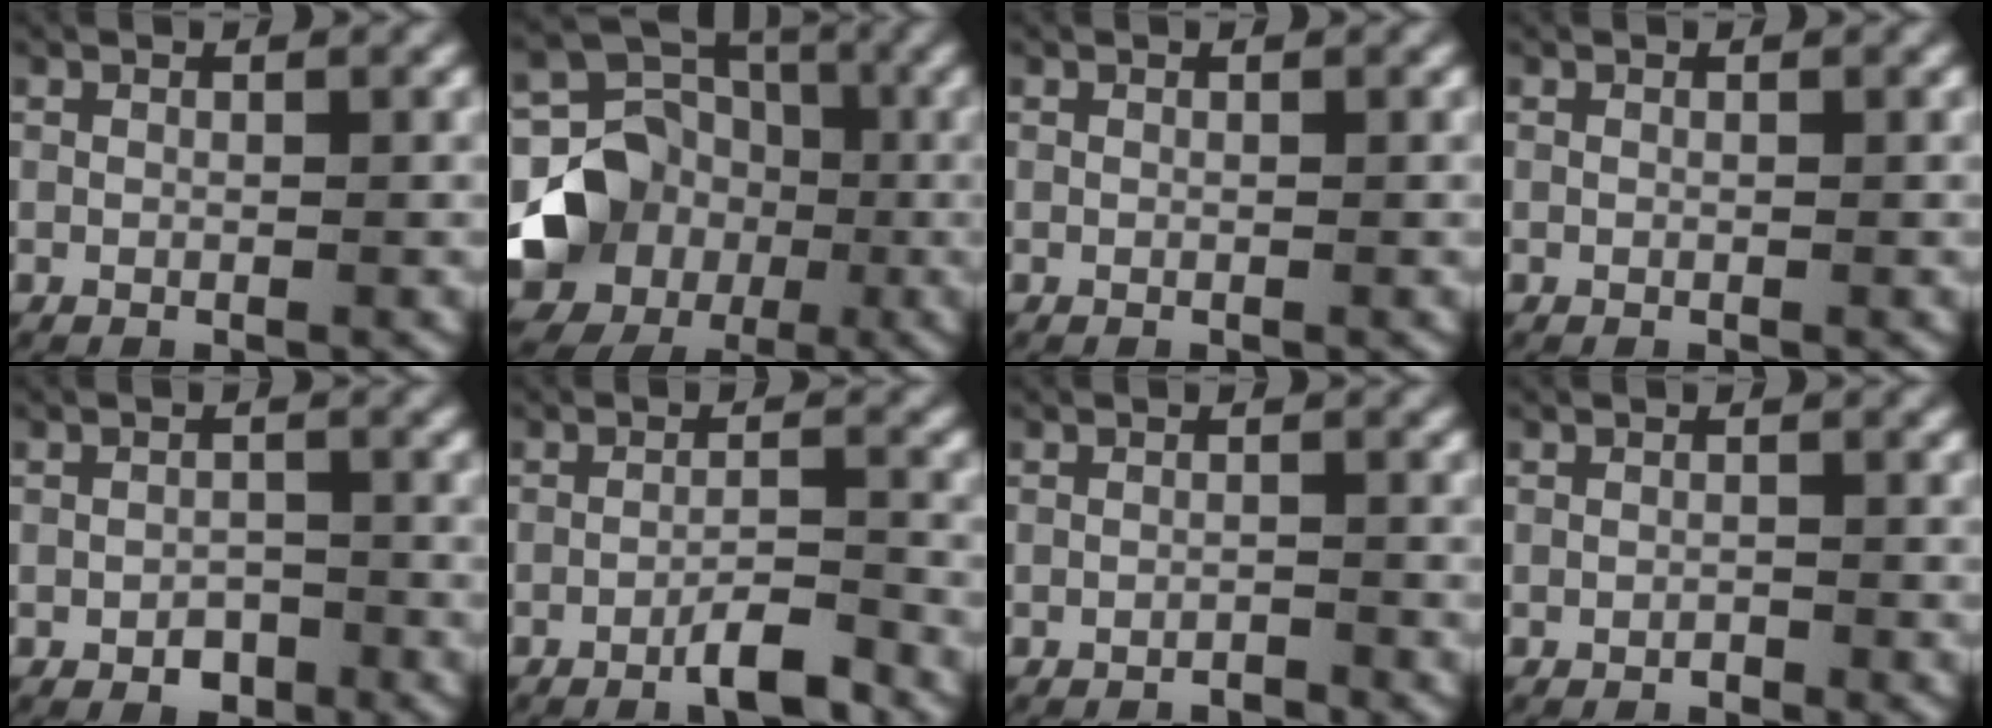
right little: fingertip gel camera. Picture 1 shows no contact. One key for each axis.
{"total": 11.7, "fx": -2.1, "fy": 10.0, "fz": 5.7, "tx": -0.112, "ty": -0.038, "tz": -0.031}
{"total": 0.0}
{"total": 0.0}
{"total": 2.4, "fx": -1.8, "fy": 1.5, "fz": 0.5, "tx": 0.001, "ty": -0.004, "tz": -0.031}
{"total": 2.7, "fx": -2.1, "fy": 0.3, "fz": 1.7, "tx": -0.026, "ty": -0.001, "tz": -0.039}
{"total": 1.2, "fx": -1.2, "fy": 0.2, "fz": 0.1, "tx": 0.000, "ty": -0.003, "tz": -0.017}
{"total": 0.6, "fx": -0.6, "fy": 0.3, "fz": 0.0, "tx": -0.003, "ty": -0.002, "tz": -0.008}